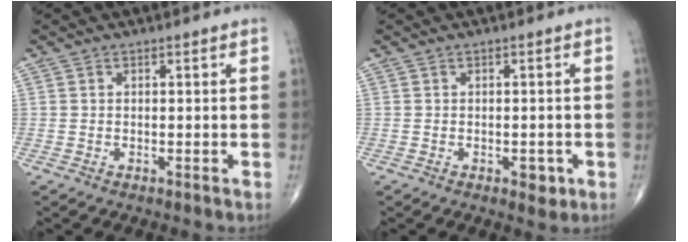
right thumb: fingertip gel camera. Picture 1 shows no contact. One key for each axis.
{"total": 2.5, "fx": -0.9, "fy": 1.4, "fz": 1.8, "tx": -0.009, "ty": 0.002, "tz": -0.009}